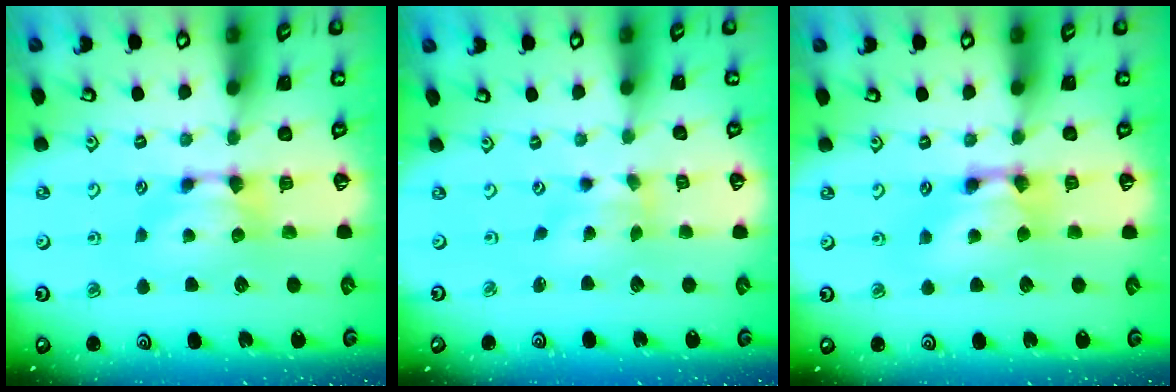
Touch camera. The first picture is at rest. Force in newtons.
{"total": 1.2, "press": 0.3, "slide": 1.1}
{"total": 2.6, "press": 2.6, "slide": 0.2}